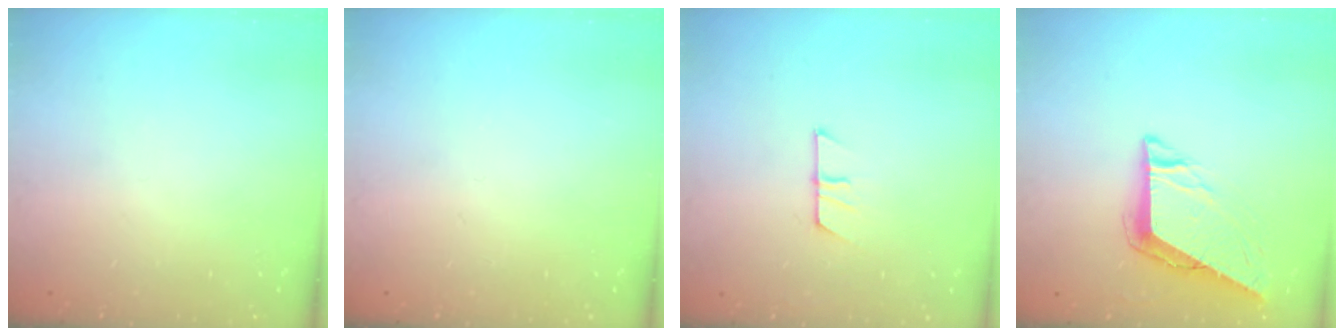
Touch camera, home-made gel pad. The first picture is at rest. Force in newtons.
{"total": 0.0}
{"total": 7.1, "press": 7.1, "slide": 0.6}
{"total": 8.0, "press": 8.0, "slide": 0.8}